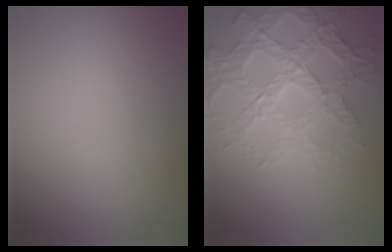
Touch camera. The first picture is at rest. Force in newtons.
{"total": 7.1, "press": 5.1, "slide": 5.0}